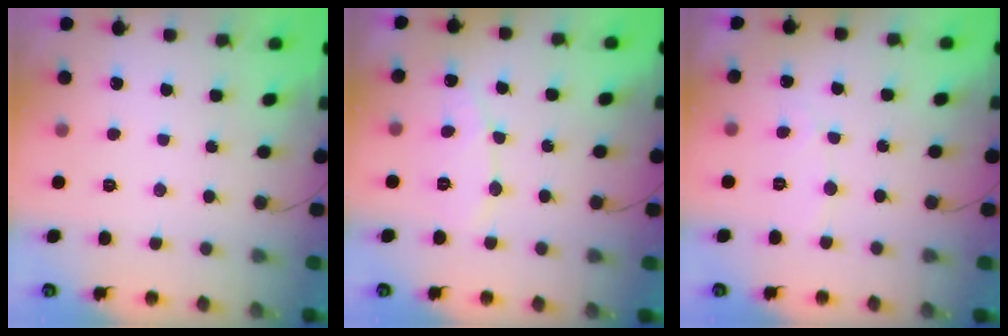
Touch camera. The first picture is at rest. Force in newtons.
{"total": 5.7, "press": 5.7, "slide": 0.4}
{"total": 3.2, "press": 3.2, "slide": 0.2}